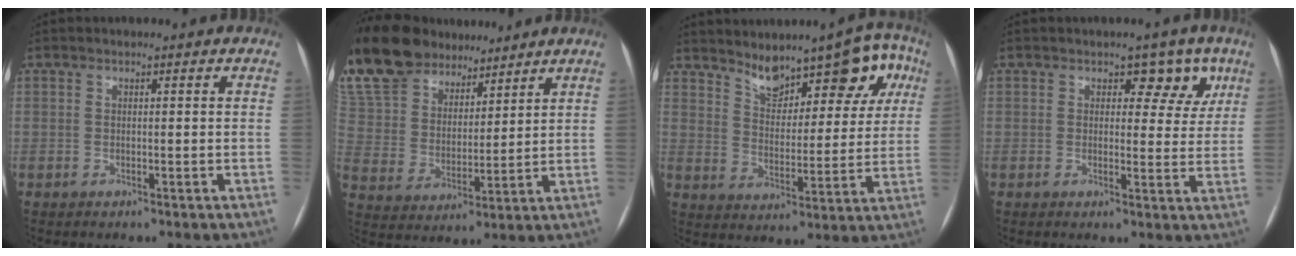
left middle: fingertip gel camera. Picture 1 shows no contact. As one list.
[{"total": 19.7, "force": [16.1, 9.1, 6.7], "torque": [-0.161, 0.040, 0.302]}, {"total": 12.1, "force": [7.8, 5.2, 7.6], "torque": [-0.080, 0.022, 0.120]}, {"total": 5.0, "force": [2.7, 3.2, 2.7], "torque": [-0.008, 0.008, 0.027]}]